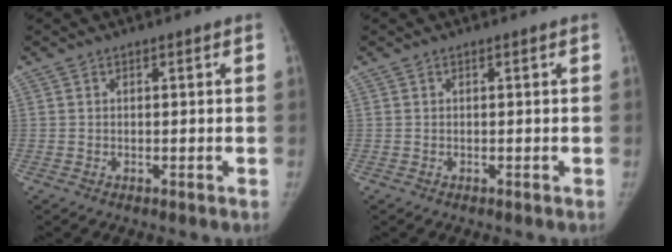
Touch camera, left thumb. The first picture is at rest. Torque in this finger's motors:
{"motor_torque": [0.02, -0.01, 0.42, -0.39, 0.02]}